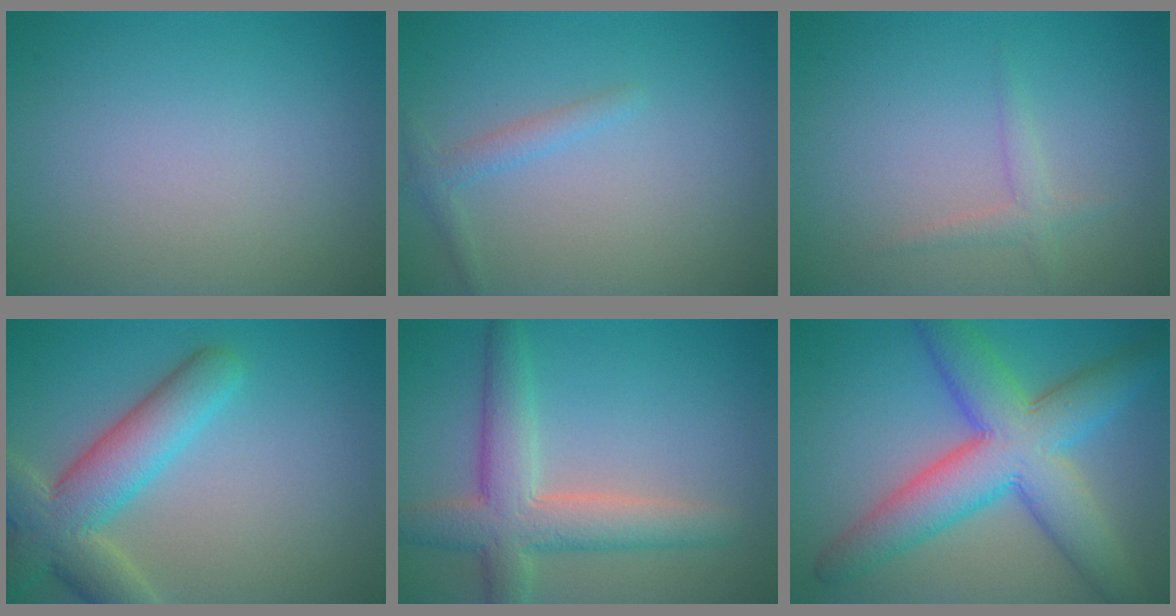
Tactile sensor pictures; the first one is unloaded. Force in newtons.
{"total": 1.4, "press": 1.4, "slide": 0.1}
{"total": 1.4, "press": 1.4, "slide": 0.0}
{"total": 7.1, "press": 7.1, "slide": 0.5}
{"total": 5.8, "press": 5.8, "slide": 0.4}
{"total": 9.5, "press": 9.5, "slide": 0.2}